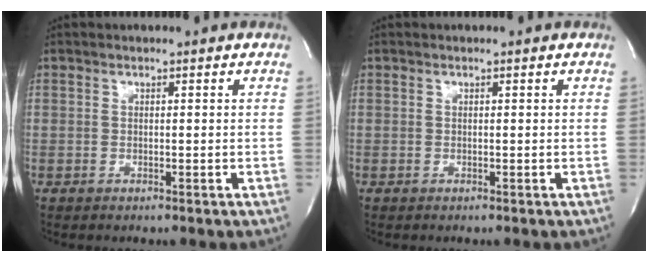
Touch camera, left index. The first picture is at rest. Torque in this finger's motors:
{"motor_torque": [-0.24, 0.18, 0.01, -0.01]}